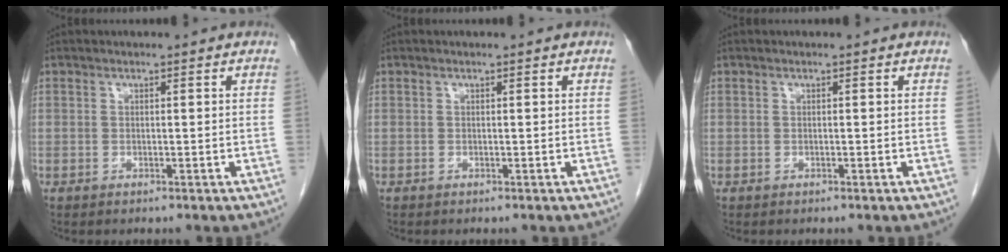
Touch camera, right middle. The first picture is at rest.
{"total": 0.0}
{"total": 0.0}